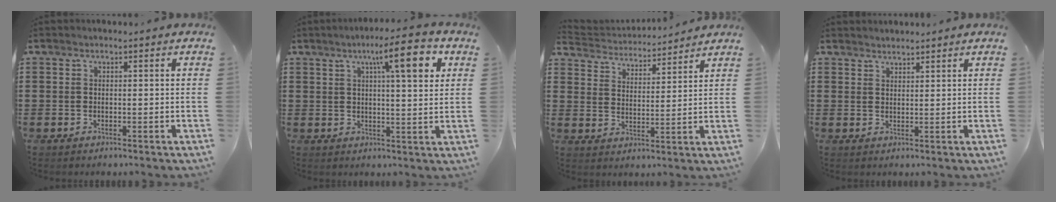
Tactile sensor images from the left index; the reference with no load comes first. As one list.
[{"total": 9.5, "force": [4.5, 1.9, 8.1], "torque": [-0.128, -0.001, 0.065]}, {"total": 3.5, "force": [3.5, 0.4, -0.1], "torque": [-0.021, -0.025, 0.057]}, {"total": 1.6, "force": [1.6, 0.1, -0.2], "torque": [0.001, 0.002, 0.032]}]